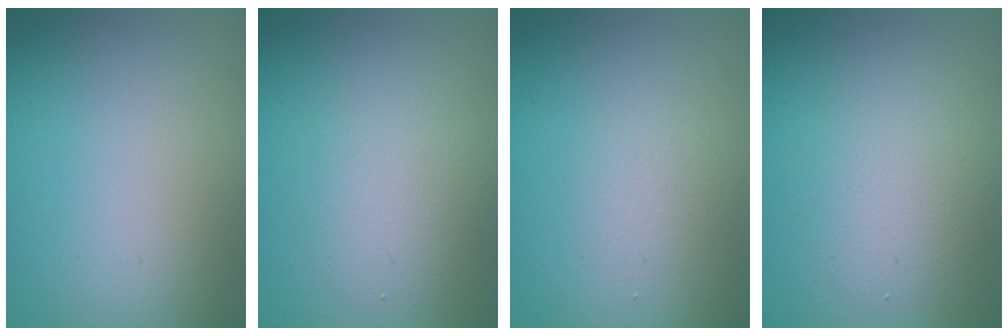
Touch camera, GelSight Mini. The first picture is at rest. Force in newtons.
{"total": 3.2, "press": 3.2, "slide": 0.2}
{"total": 1.2, "press": 1.2, "slide": 0.0}
{"total": 3.2, "press": 3.2, "slide": 0.2}